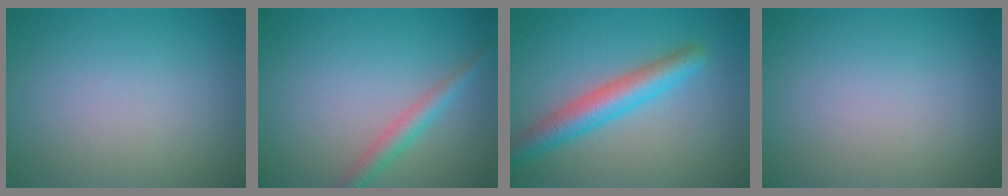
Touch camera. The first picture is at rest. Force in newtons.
{"total": 2.3, "press": 2.3, "slide": 0.1}
{"total": 4.6, "press": 4.6, "slide": 0.2}
{"total": 0.0}